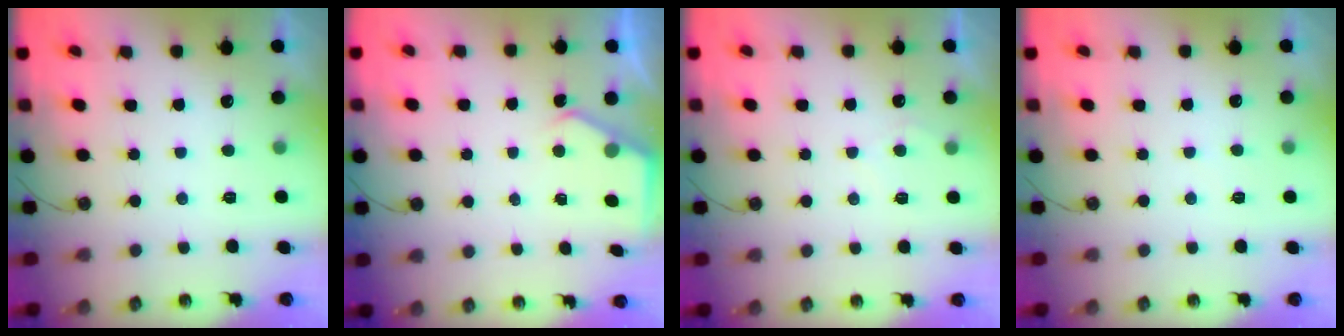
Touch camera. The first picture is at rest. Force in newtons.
{"total": 2.4, "press": 2.4, "slide": 0.3}
{"total": 3.6, "press": 3.6, "slide": 0.5}
{"total": 1.8, "press": 1.7, "slide": 0.3}